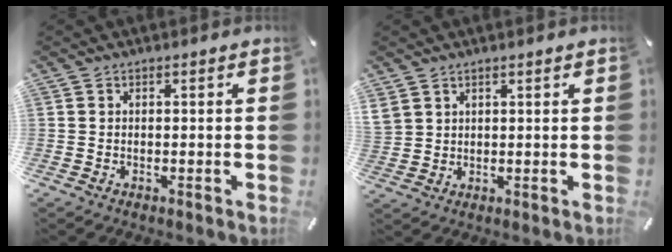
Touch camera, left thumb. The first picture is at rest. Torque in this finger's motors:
{"motor_torque": [2.47, 2.55, 1.60, -1.17, 0.89]}